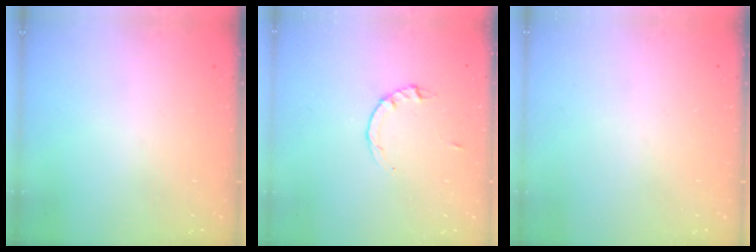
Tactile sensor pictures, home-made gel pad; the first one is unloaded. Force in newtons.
{"total": 2.2, "press": 2.1, "slide": 0.3}
{"total": 0.0}